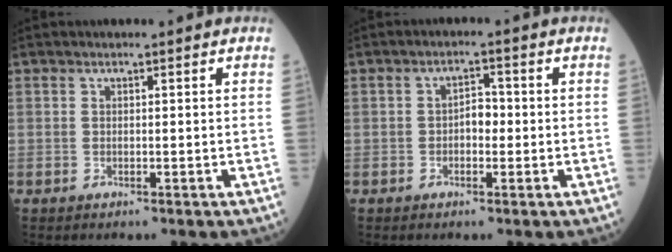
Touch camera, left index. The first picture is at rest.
{"total": 2.6, "force": [-0.4, 1.4, 2.2], "torque": [-0.029, 0.010, -0.010]}